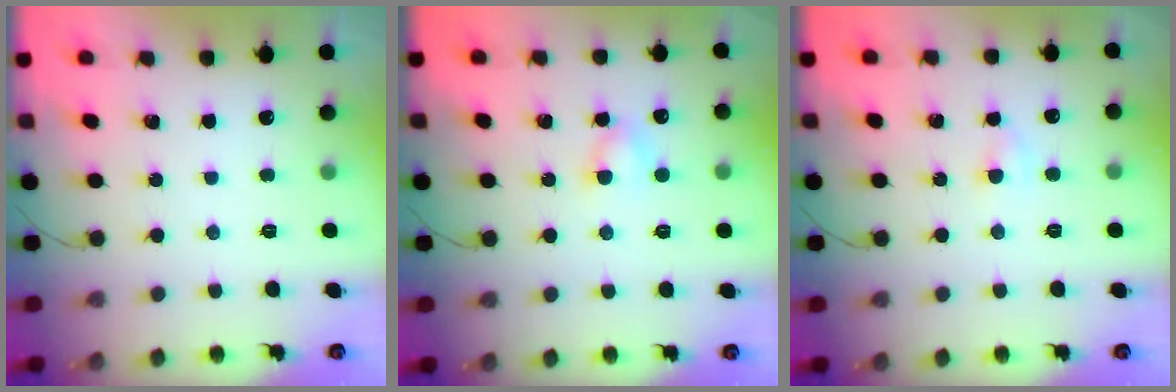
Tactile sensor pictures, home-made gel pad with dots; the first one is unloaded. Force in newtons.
{"total": 3.7, "press": 3.7, "slide": 0.7}
{"total": 2.8, "press": 2.6, "slide": 1.0}